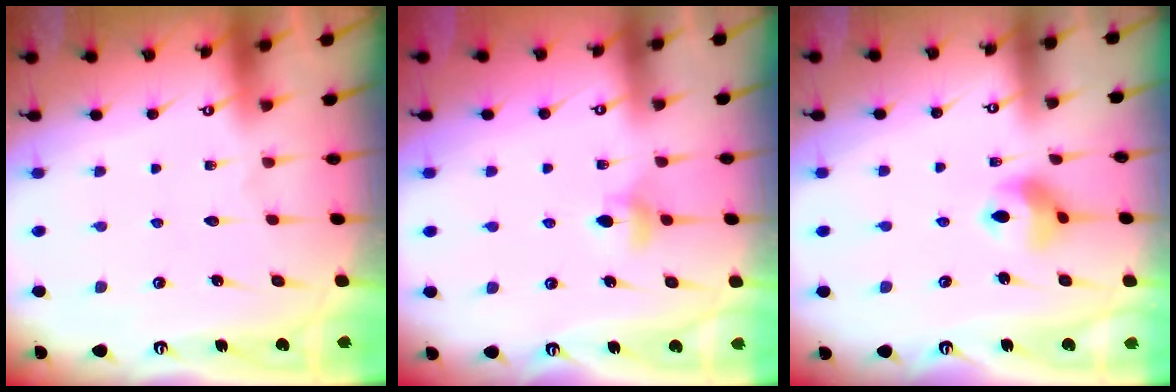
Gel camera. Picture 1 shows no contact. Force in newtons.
{"total": 4.3, "press": 4.2, "slide": 0.7}
{"total": 9.0, "press": 8.9, "slide": 1.6}